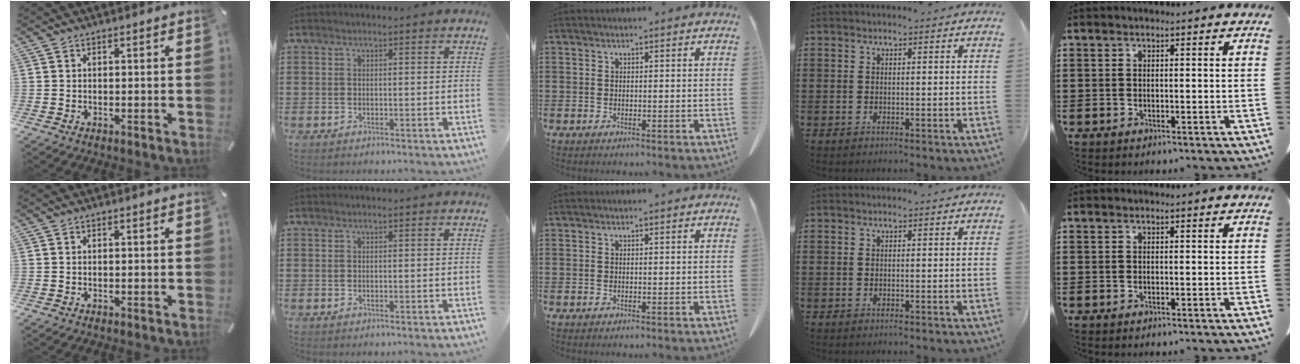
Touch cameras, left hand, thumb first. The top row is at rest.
{}